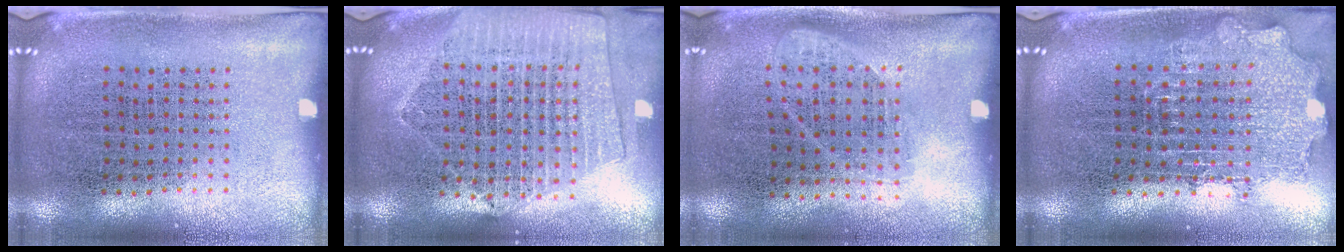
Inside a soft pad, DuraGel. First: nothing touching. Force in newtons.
{"total": 2.0, "press": 1.9, "slide": 0.8}
{"total": 1.1, "press": 0.9, "slide": 0.6}
{"total": 1.9, "press": 1.5, "slide": 1.1}